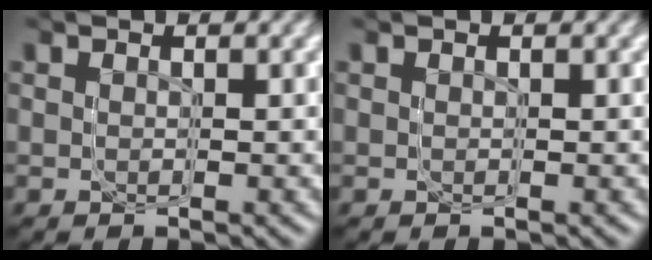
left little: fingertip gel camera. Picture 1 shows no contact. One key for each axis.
{"total": 0.0}